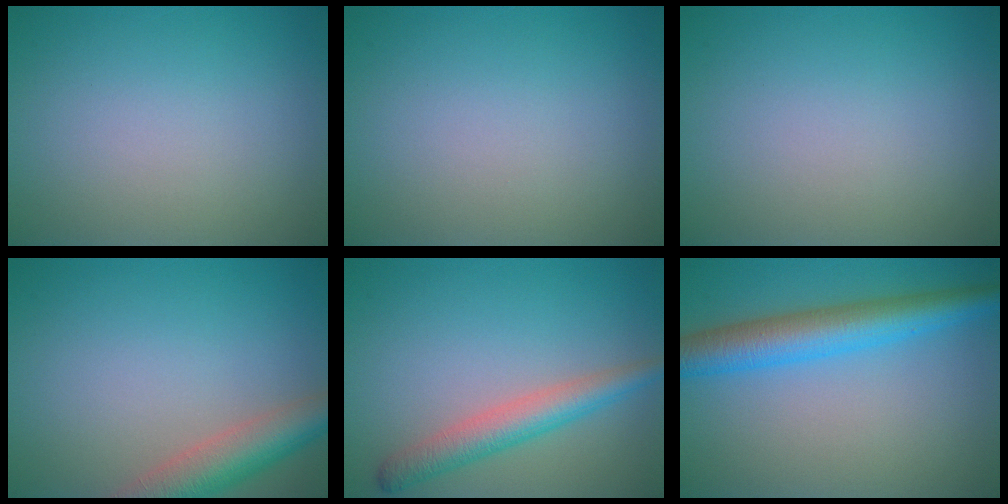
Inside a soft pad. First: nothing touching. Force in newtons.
{"total": 0.0}
{"total": 0.0}
{"total": 5.2, "press": 5.2, "slide": 0.3}
{"total": 3.7, "press": 3.7, "slide": 0.1}
{"total": 5.9, "press": 5.9, "slide": 0.1}